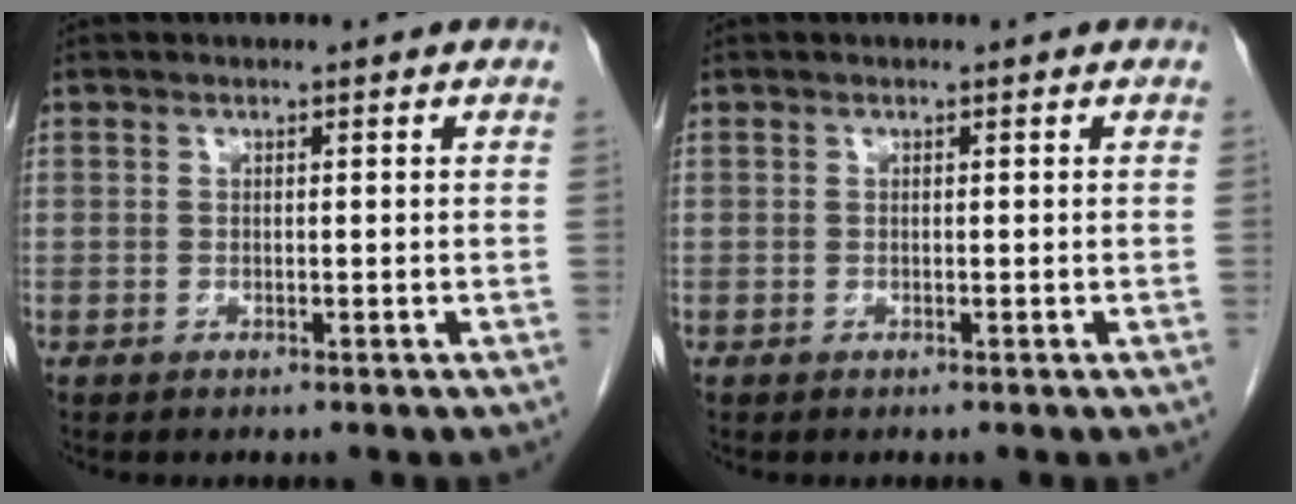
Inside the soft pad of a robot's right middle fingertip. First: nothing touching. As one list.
[{"total": 0.0}]